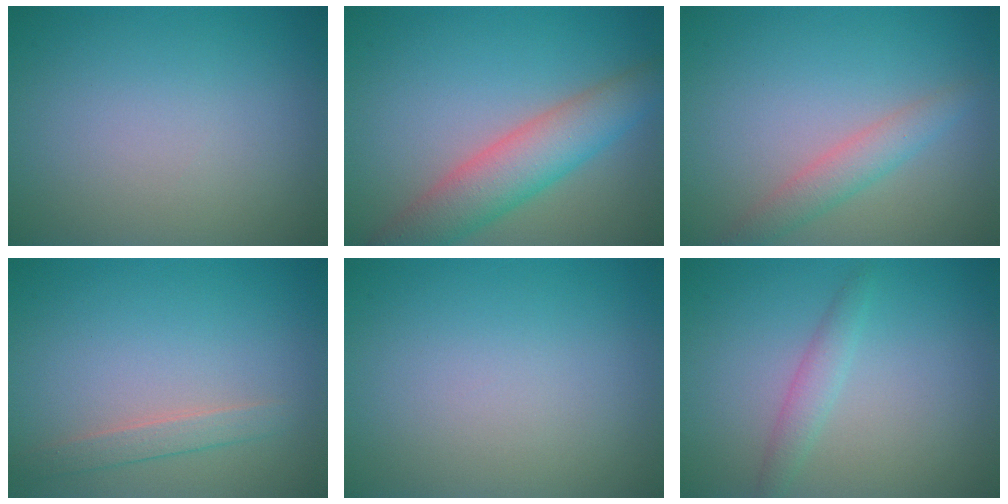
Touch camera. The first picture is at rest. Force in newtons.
{"total": 5.8, "press": 5.8, "slide": 0.1}
{"total": 2.5, "press": 2.5, "slide": 0.1}
{"total": 1.6, "press": 1.6, "slide": 0.2}
{"total": 0.0}
{"total": 1.7, "press": 1.7, "slide": 0.1}